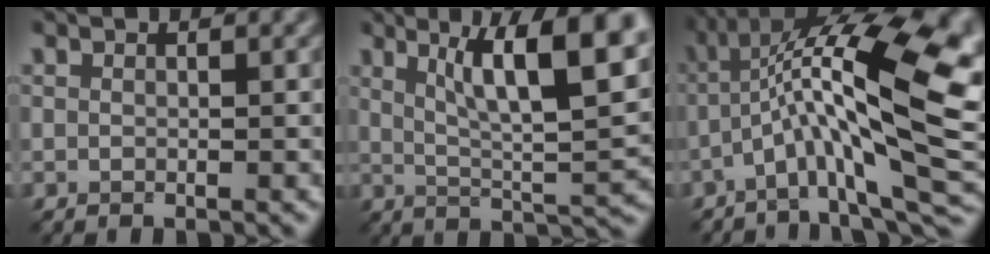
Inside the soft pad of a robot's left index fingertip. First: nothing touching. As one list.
[{"total": 11.0, "force": [4.7, 2.8, 9.6], "torque": [-0.135, 0.002, 0.080]}, {"total": 15.6, "force": [-1.6, 4.1, 15.0], "torque": [-0.258, 0.024, -0.021]}]